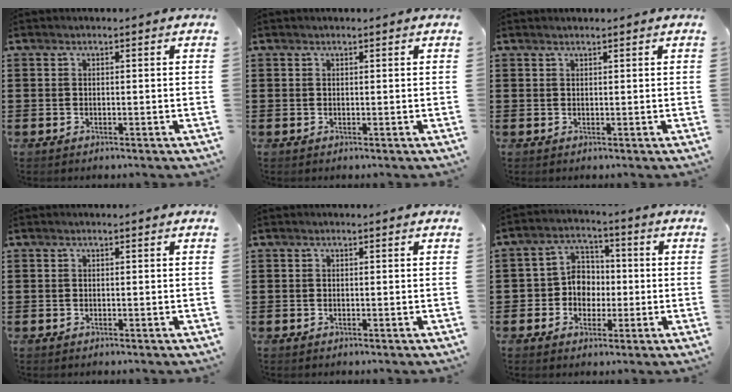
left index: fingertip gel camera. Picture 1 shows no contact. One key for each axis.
{"total": 0.0}
{"total": 0.6, "fx": 0.5, "fy": 0.0, "fz": 0.2, "tx": -0.006, "ty": 0.000, "tz": 0.011}
{"total": 0.0}
{"total": 0.0}
{"total": 5.6, "fx": -0.9, "fy": 5.2, "fz": 2.1, "tx": -0.057, "ty": 0.017, "tz": -0.020}